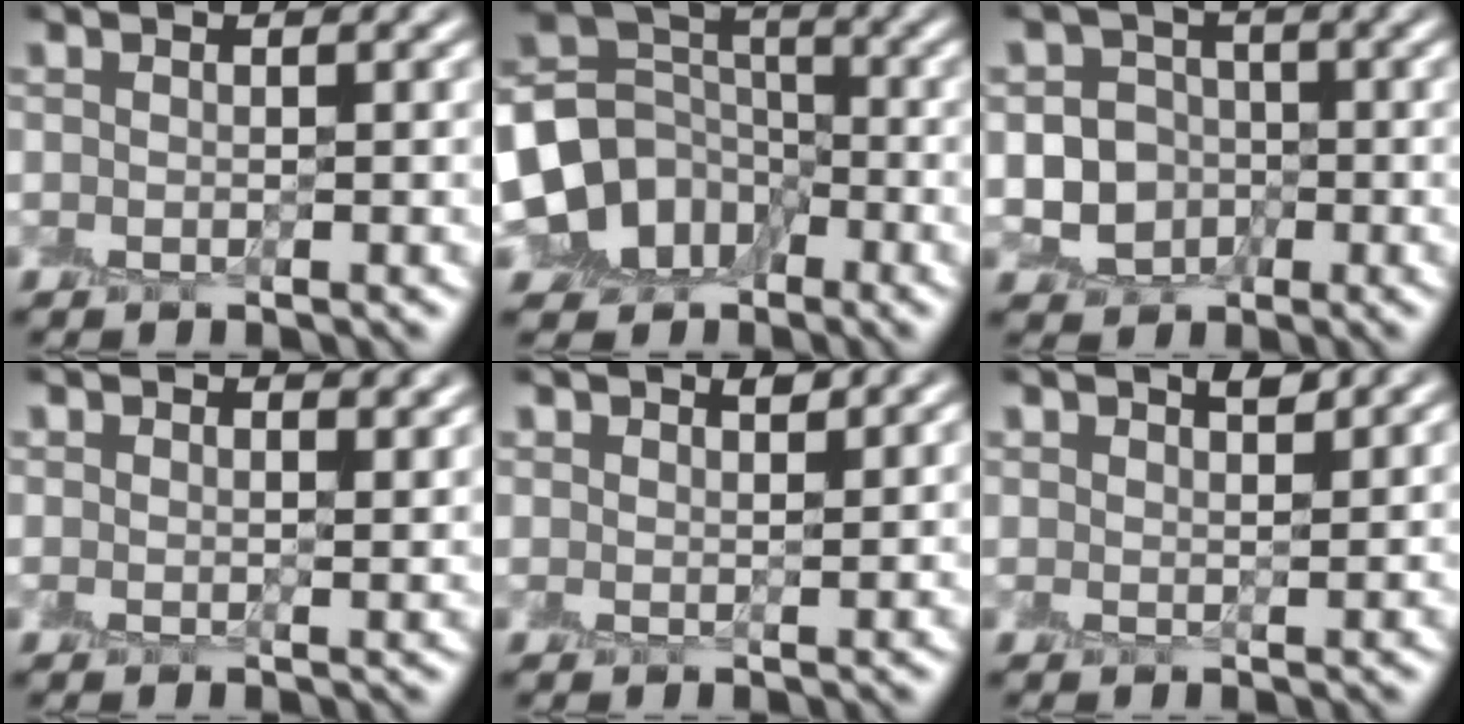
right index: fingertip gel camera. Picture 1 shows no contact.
{"total": 7.9, "force": [-3.5, 6.4, 2.9], "torque": [-0.049, 0.002, -0.080]}
{"total": 4.5, "force": [-1.0, 4.1, 1.5], "torque": [-0.004, 0.000, -0.033]}
{"total": 3.6, "force": [2.7, 1.4, 1.8], "torque": [-0.004, 0.015, 0.022]}
{"total": 1.5, "force": [1.4, 0.3, 0.4], "torque": [0.004, 0.004, 0.022]}
{"total": 1.8, "force": [1.6, 0.5, 0.7], "torque": [0.005, 0.008, 0.020]}